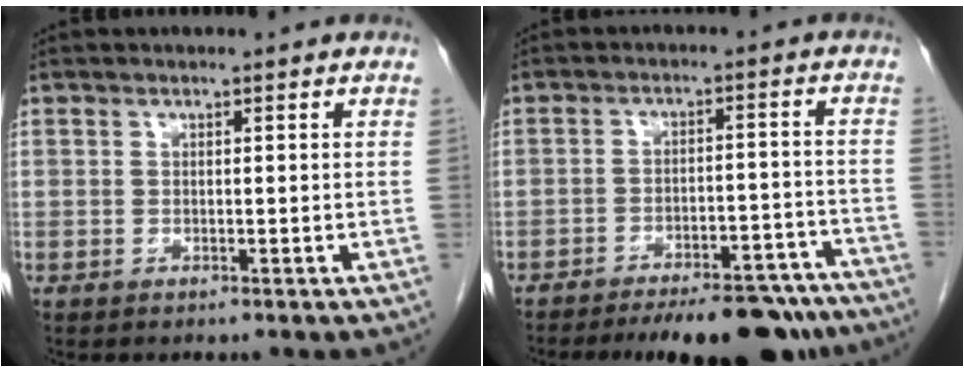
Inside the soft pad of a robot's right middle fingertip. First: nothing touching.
{"total": 16.3, "force": [-14.0, 4.7, 6.9], "torque": [-0.055, 0.011, -0.185]}